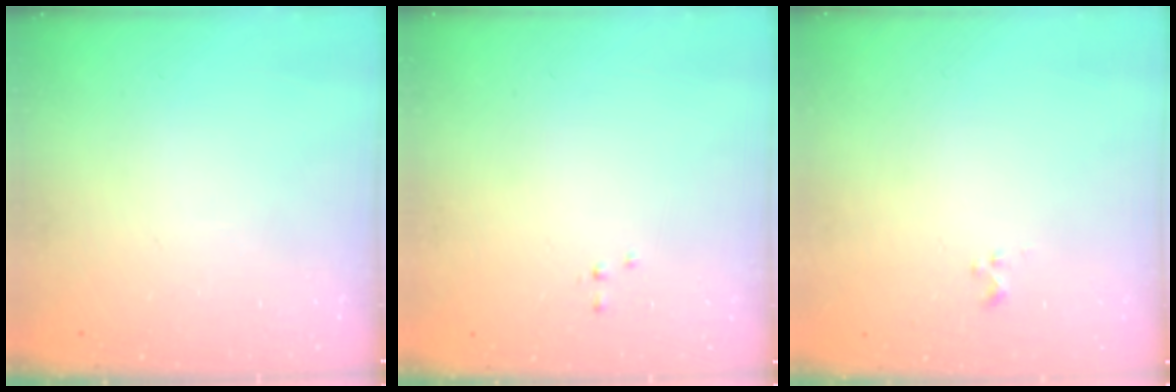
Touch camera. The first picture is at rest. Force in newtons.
{"total": 0.0}
{"total": 0.0}